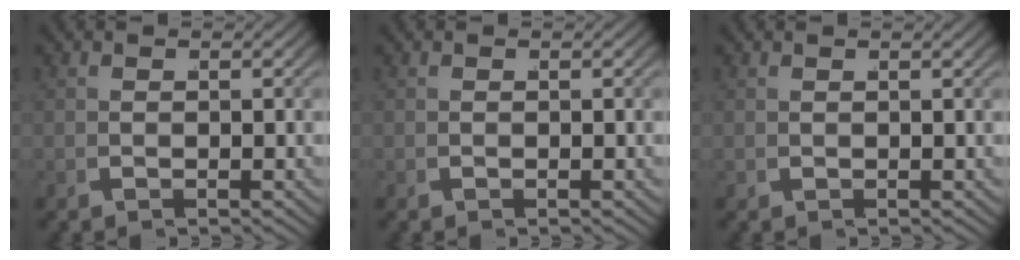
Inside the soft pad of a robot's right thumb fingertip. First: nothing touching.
{"total": 0.0}
{"total": 0.8, "force": [0.2, -0.7, -0.2], "torque": [0.007, 0.002, 0.008]}